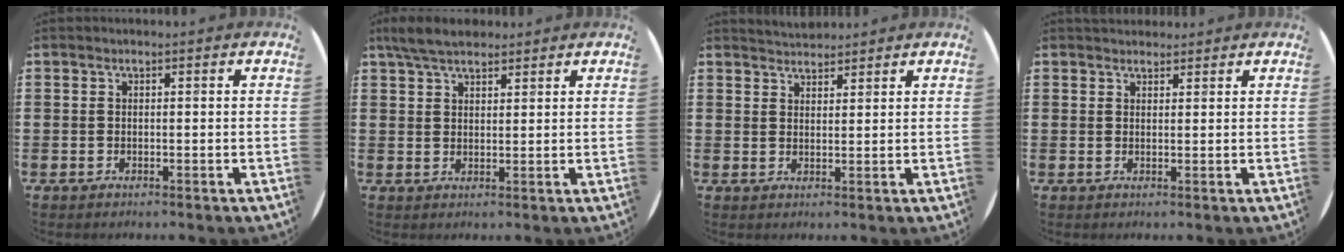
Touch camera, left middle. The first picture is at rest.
{"total": 4.8, "force": [4.1, 1.5, 2.0], "torque": [-0.046, -0.001, 0.076]}
{"total": 2.8, "force": [2.8, 0.3, -0.2], "torque": [0.000, -0.006, 0.052]}
{"total": 1.4, "force": [1.3, 0.5, -0.1], "torque": [0.010, 0.000, 0.024]}